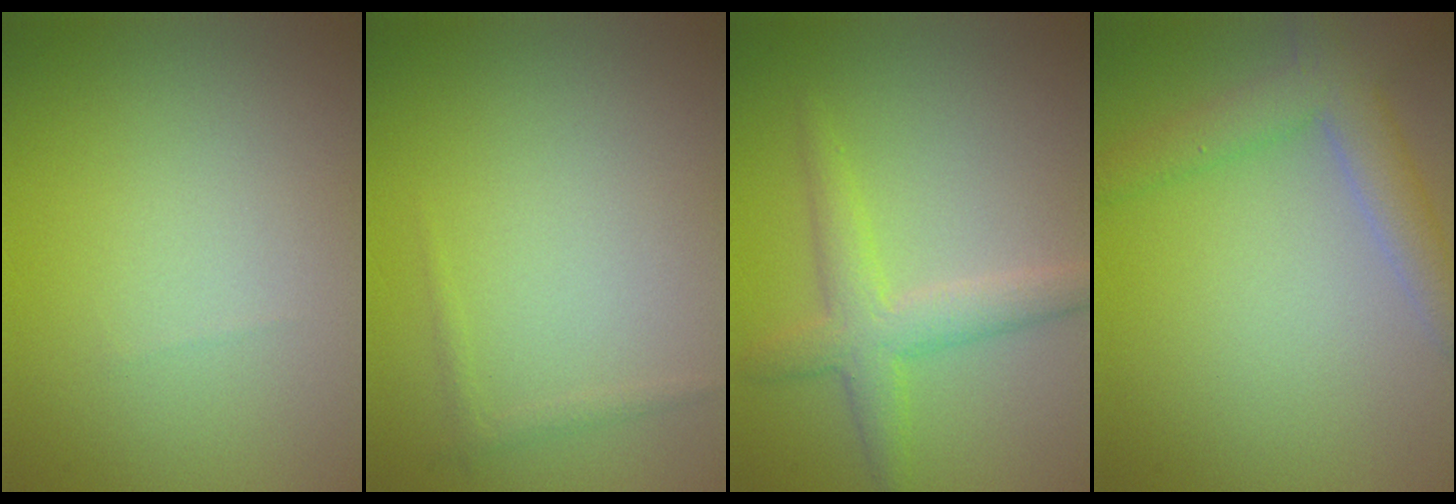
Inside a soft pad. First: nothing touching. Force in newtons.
{"total": 0.7, "press": 0.7, "slide": 0.0}
{"total": 3.5, "press": 3.5, "slide": 0.0}
{"total": 4.2, "press": 4.2, "slide": 0.2}